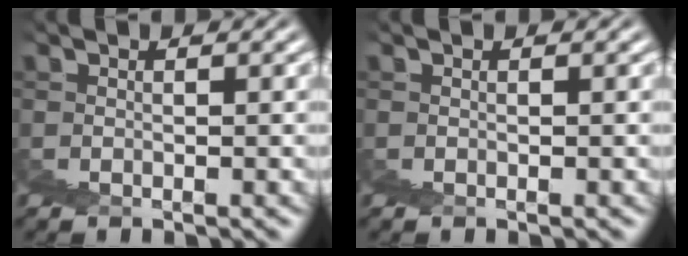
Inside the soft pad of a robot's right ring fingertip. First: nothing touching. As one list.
[{"total": 0.0}]